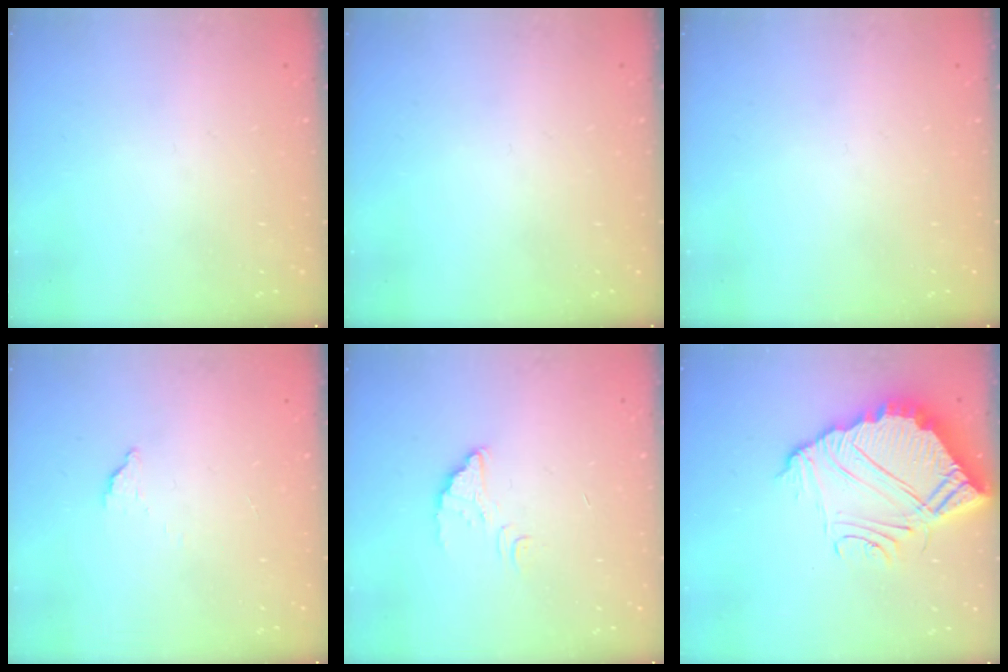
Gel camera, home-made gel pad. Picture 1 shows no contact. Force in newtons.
{"total": 0.0}
{"total": 0.0}
{"total": 2.6, "press": 2.6, "slide": 0.3}
{"total": 3.4, "press": 3.4, "slide": 0.2}
{"total": 12.8, "press": 12.8, "slide": 1.0}